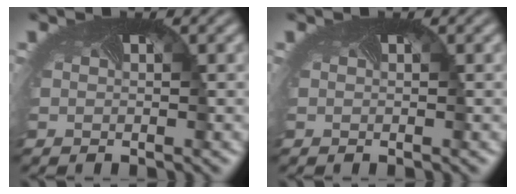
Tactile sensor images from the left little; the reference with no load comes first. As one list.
[{"total": 0.0}]